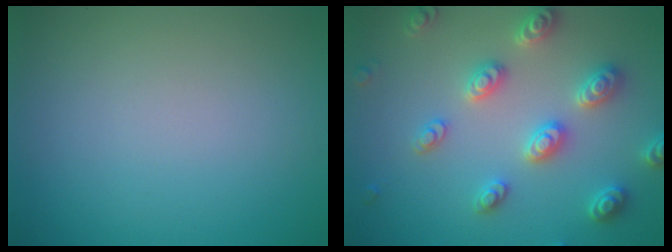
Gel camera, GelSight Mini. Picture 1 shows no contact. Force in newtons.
{"total": 5.0, "press": 4.9, "slide": 1.0}